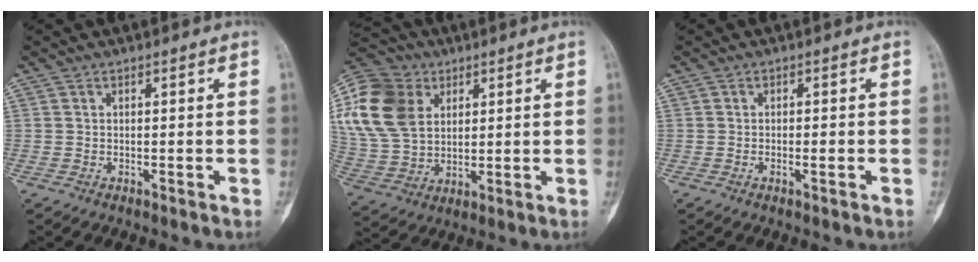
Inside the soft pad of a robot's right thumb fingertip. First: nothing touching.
{"total": 19.7, "force": [6.1, 14.6, 11.7], "torque": [-0.240, 0.002, 0.116]}
{"total": 1.4, "force": [-0.4, 0.3, 1.3], "torque": [-0.024, 0.001, -0.009]}